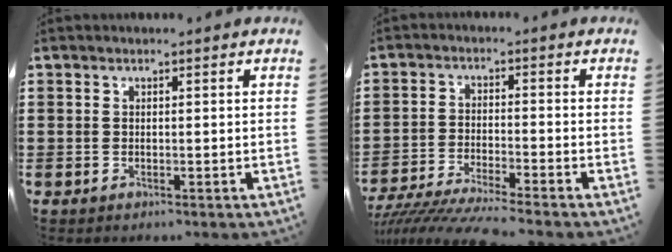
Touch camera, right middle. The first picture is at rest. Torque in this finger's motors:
{"motor_torque": [0.74, -0.40, 0.43, 0.16]}